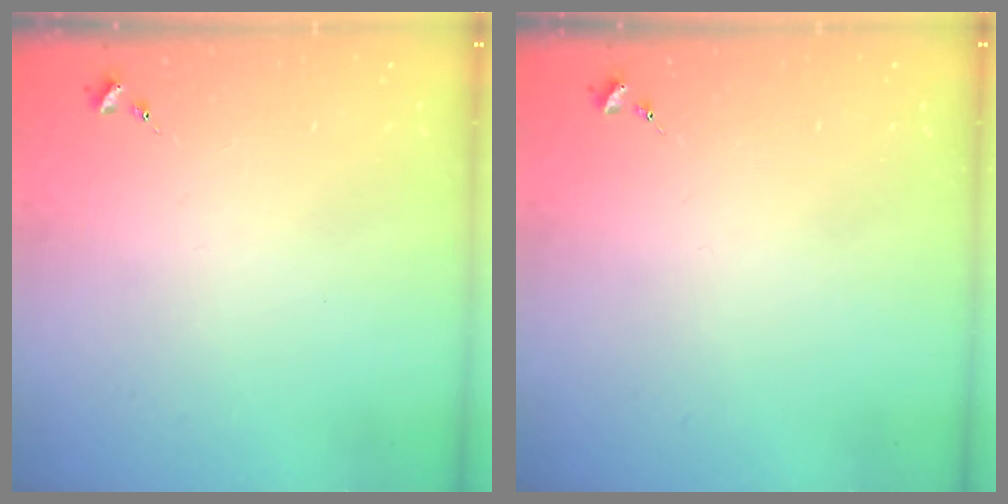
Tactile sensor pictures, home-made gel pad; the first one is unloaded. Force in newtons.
{"total": 0.0}